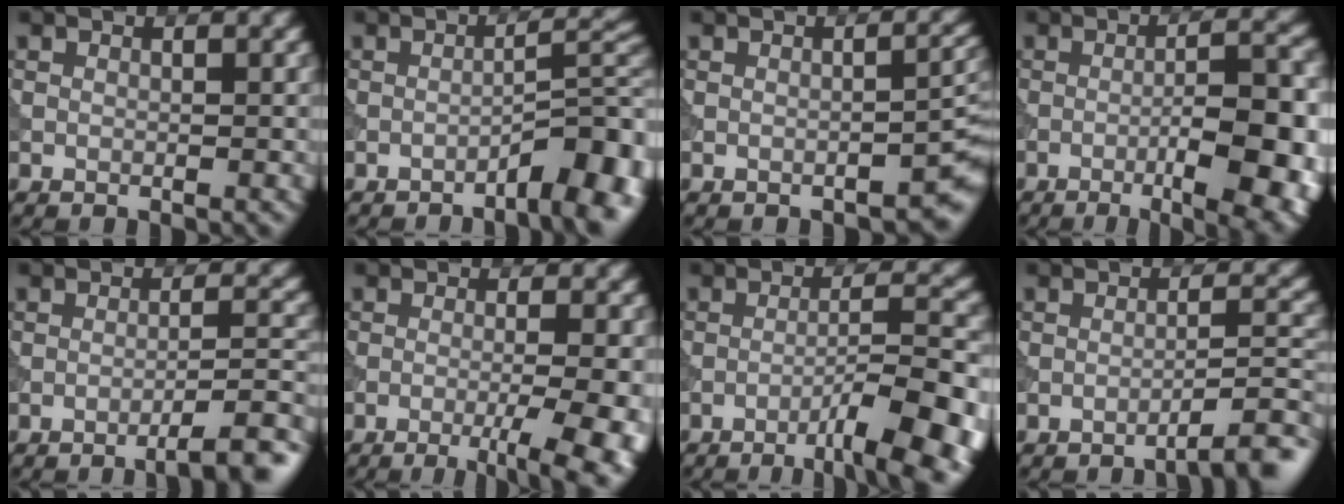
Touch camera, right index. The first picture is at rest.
{"total": 6.5, "force": [-3.6, 1.3, 5.2], "torque": [-0.068, 0.018, -0.050]}
{"total": 2.7, "force": [-1.7, 0.7, 2.0], "torque": [-0.022, 0.007, -0.025]}
{"total": 10.9, "force": [-3.6, 3.2, 9.8], "torque": [-0.116, 0.004, -0.043]}
{"total": 5.7, "force": [-3.6, 1.0, 4.2], "torque": [-0.048, 0.013, -0.057]}
{"total": 7.4, "force": [-2.7, 2.3, 6.5], "torque": [-0.073, 0.001, -0.035]}
{"total": 9.7, "force": [-5.1, 2.0, 8.0], "torque": [-0.103, 0.013, -0.064]}
{"total": 4.8, "force": [-3.4, 0.8, 3.4], "torque": [-0.034, 0.016, -0.053]}